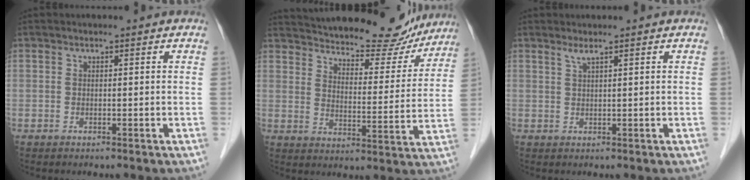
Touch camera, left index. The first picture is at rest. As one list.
[{"total": 22.6, "force": [20.9, 5.5, 6.7], "torque": [-0.100, -0.026, 0.271]}, {"total": 1.1, "force": [0.8, -0.2, 0.8], "torque": [-0.022, 0.001, 0.019]}]